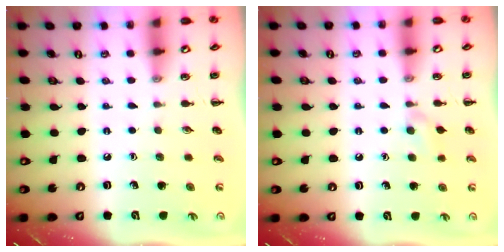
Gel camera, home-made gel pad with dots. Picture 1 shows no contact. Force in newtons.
{"total": 5.5, "press": 5.2, "slide": 1.7}